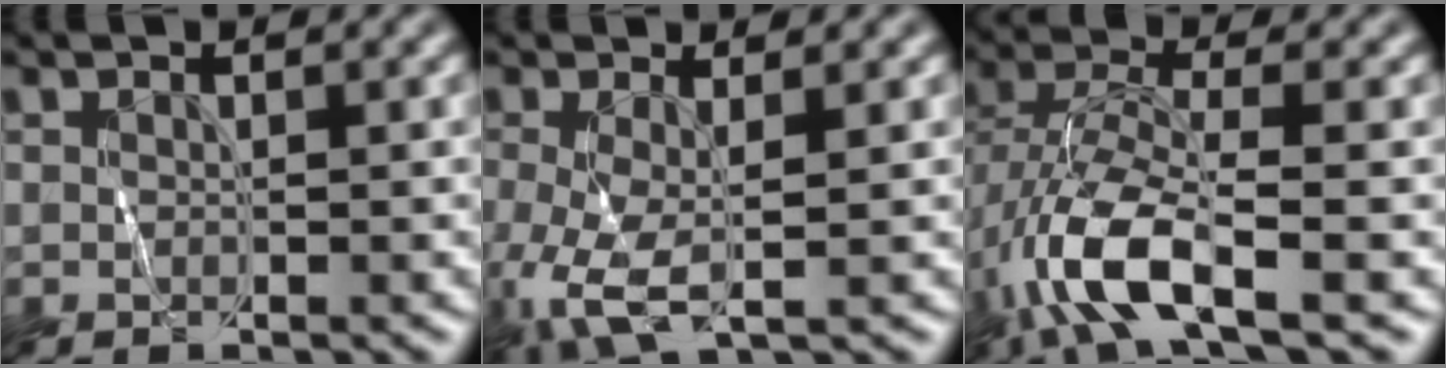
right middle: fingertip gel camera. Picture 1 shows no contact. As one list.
[{"total": 4.6, "force": [-1.1, 1.5, 4.2], "torque": [-0.105, -0.006, -0.022]}, {"total": 7.4, "force": [-4.1, 1.9, 5.9], "torque": [-0.131, 0.008, -0.090]}]